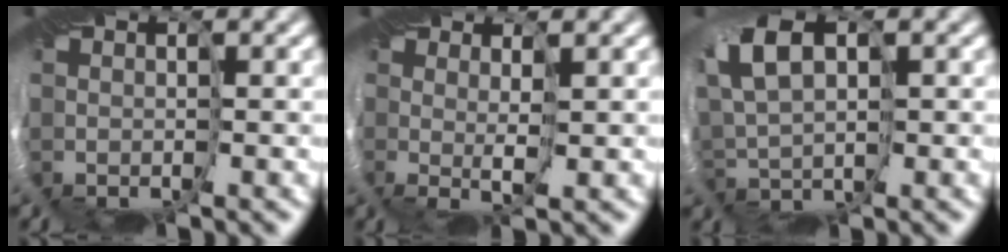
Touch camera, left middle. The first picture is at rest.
{"total": 1.8, "force": [1.1, -1.4, -0.4], "torque": [0.005, -0.003, 0.023]}
{"total": 5.0, "force": [-1.0, 2.8, 3.9], "torque": [-0.079, -0.006, -0.030]}